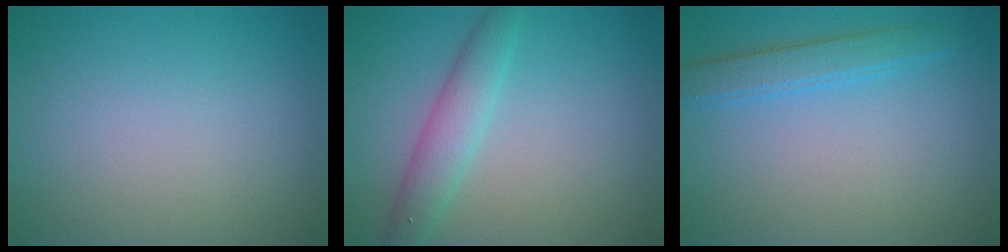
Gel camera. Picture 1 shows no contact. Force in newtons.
{"total": 3.2, "press": 3.2, "slide": 0.1}
{"total": 2.5, "press": 2.5, "slide": 0.1}